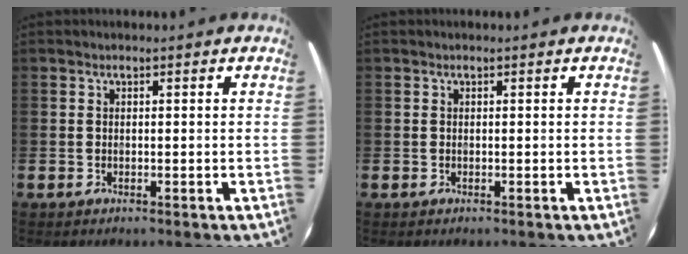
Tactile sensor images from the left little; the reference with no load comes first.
{"total": 0.0}